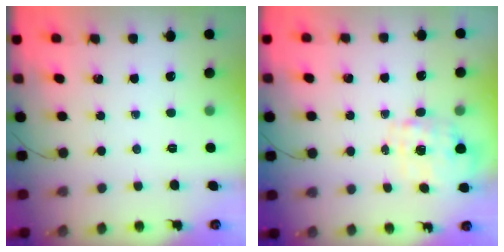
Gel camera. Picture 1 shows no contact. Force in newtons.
{"total": 1.5, "press": 1.4, "slide": 0.5}